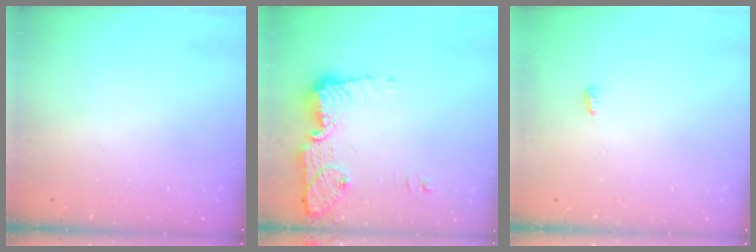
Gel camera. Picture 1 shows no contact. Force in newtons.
{"total": 14.5, "press": 14.3, "slide": 2.9}
{"total": 2.6, "press": 2.6, "slide": 0.2}